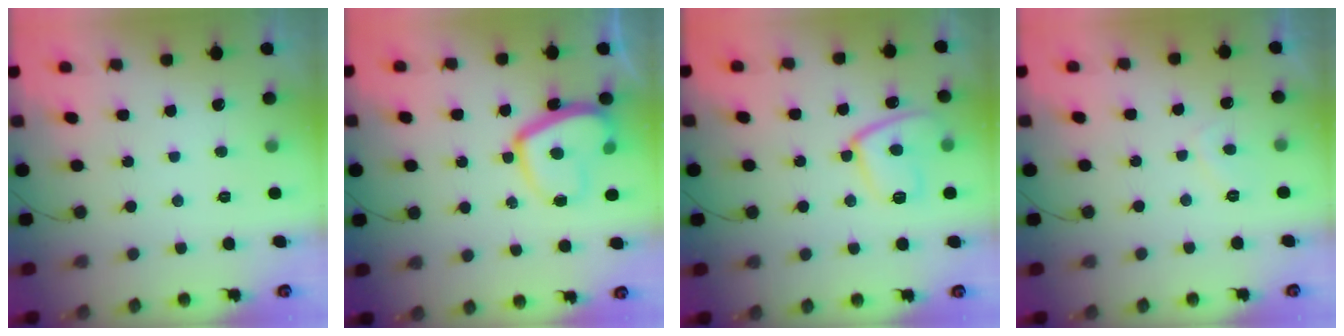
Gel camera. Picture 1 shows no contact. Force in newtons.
{"total": 12.5, "press": 12.5, "slide": 1.2}
{"total": 12.0, "press": 11.9, "slide": 1.2}
{"total": 1.5, "press": 1.4, "slide": 0.7}